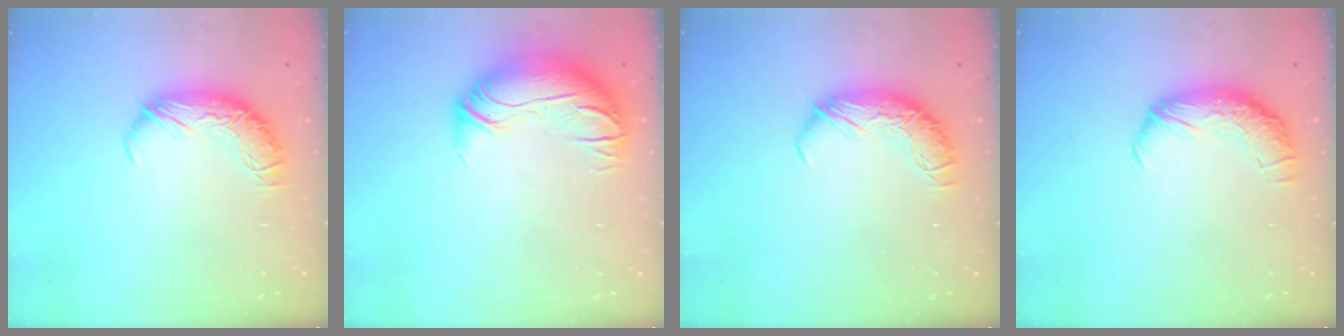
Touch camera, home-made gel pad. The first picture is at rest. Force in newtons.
{"total": 2.6, "press": 0.4, "slide": 2.6}
{"total": 0.0}
{"total": 2.4, "press": 1.2, "slide": 2.1}